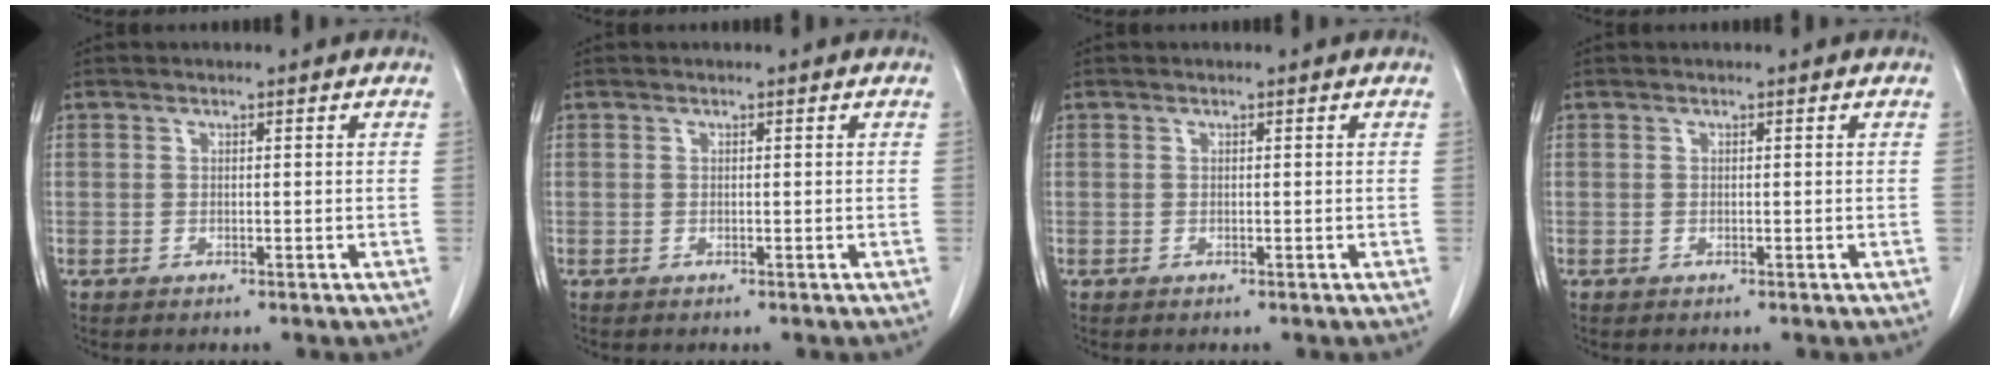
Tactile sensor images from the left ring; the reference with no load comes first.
{"total": 0.0}
{"total": 0.0}
{"total": 0.0}